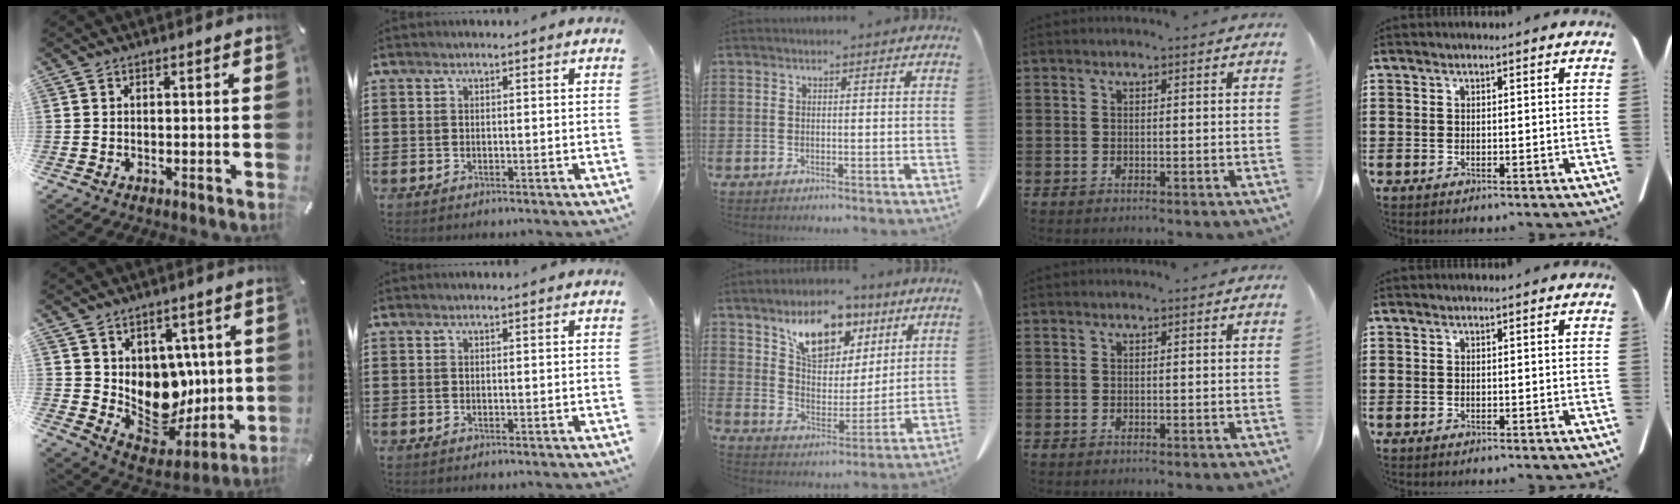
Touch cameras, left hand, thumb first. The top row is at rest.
{"thumb": {"total": 13.6, "force": [3.1, 11.8, 6.1], "torque": [-0.077, -0.053, 0.078]}, "middle": {"total": 10.1, "force": [6.3, 5.8, 5.4], "torque": [-0.102, -0.010, 0.110]}}